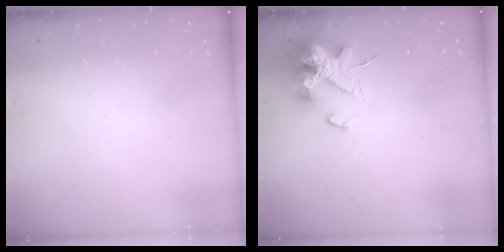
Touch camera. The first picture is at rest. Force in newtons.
{"total": 15.3, "press": 15.1, "slide": 2.1}